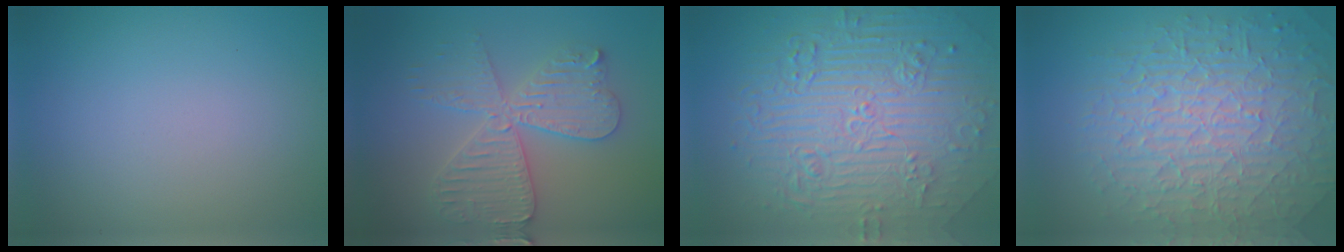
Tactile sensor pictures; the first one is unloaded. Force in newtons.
{"total": 5.7, "press": 5.6, "slide": 0.7}
{"total": 10.9, "press": 7.2, "slide": 8.3}
{"total": 9.9, "press": 6.5, "slide": 7.5}